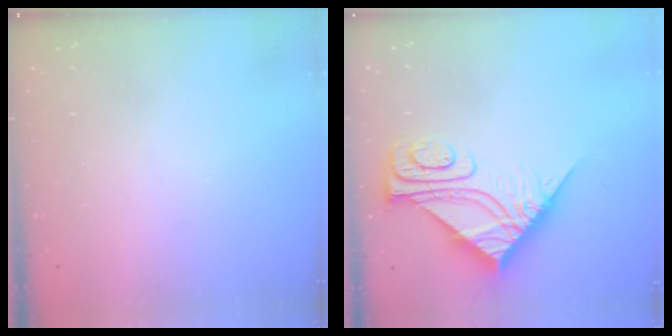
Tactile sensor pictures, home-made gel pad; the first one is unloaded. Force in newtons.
{"total": 11.6, "press": 11.5, "slide": 1.1}